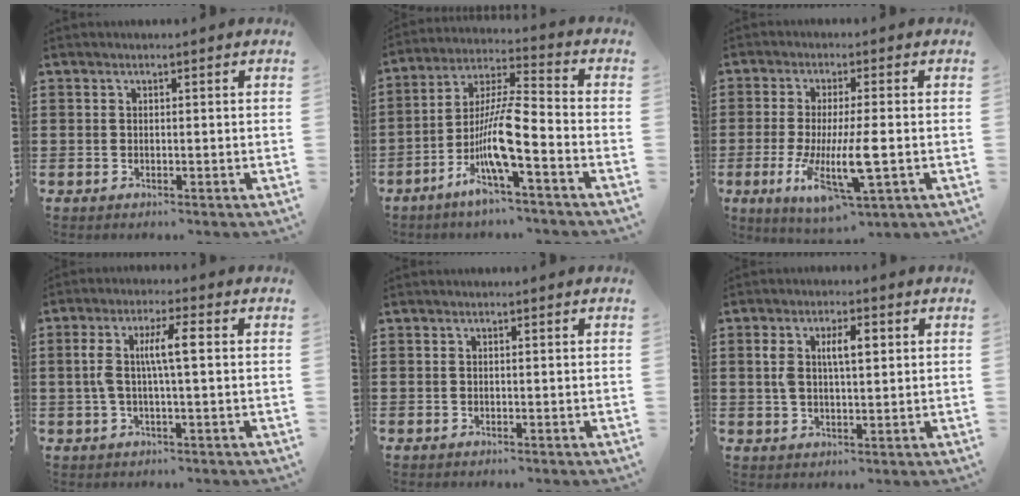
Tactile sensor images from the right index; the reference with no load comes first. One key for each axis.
{"total": 10.5, "fx": -4.7, "fy": 1.3, "fz": 9.2, "tx": -0.198, "ty": -0.020, "tz": -0.097}
{"total": 10.6, "fx": -2.5, "fy": 2.4, "fz": 10.0, "tx": -0.202, "ty": -0.022, "tz": -0.043}
{"total": 6.4, "fx": 0.5, "fy": 1.2, "fz": 6.3, "tx": -0.140, "ty": -0.004, "tz": -0.003}
{"total": 0.0}
{"total": 5.5, "fx": 1.3, "fy": 2.3, "fz": 4.8, "tx": -0.092, "ty": 0.008, "tz": 0.019}